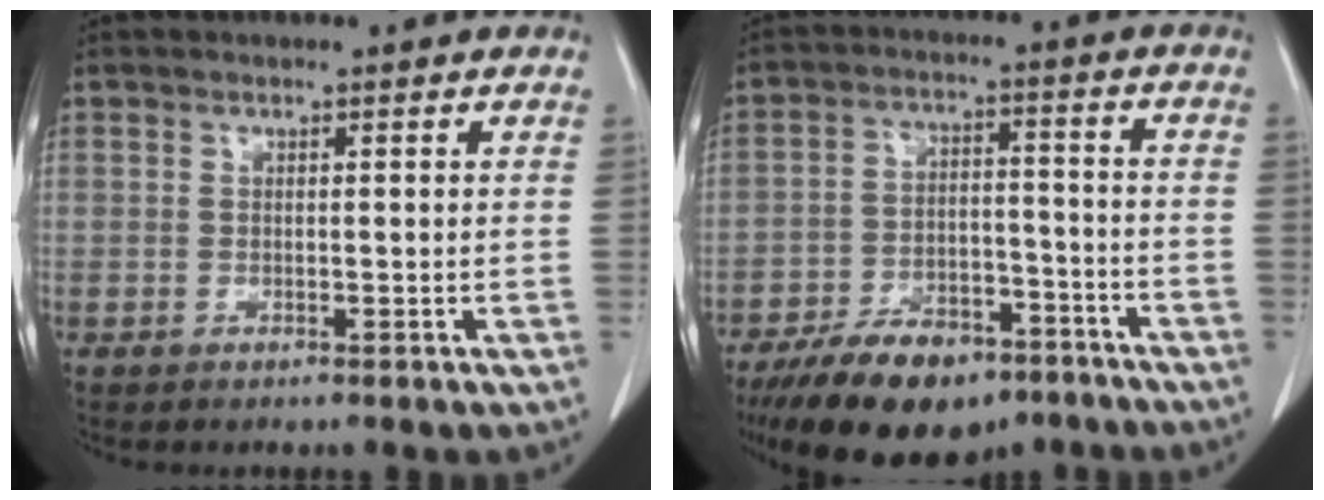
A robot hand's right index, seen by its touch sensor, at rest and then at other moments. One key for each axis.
{"total": 15.3, "fx": -11.2, "fy": 6.5, "fz": 8.0, "tx": -0.134, "ty": 0.005, "tz": -0.184}